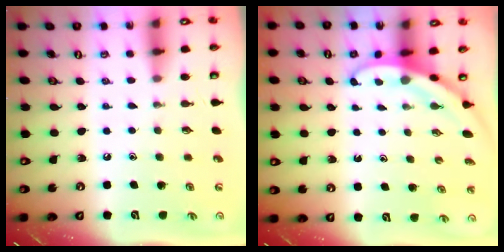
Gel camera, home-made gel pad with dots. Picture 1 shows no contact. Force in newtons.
{"total": 3.4, "press": 3.4, "slide": 0.1}